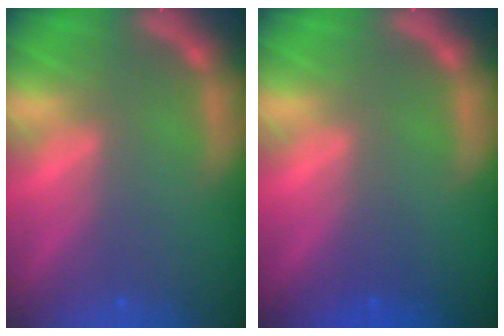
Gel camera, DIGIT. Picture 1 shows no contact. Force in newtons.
{"total": 1.0}